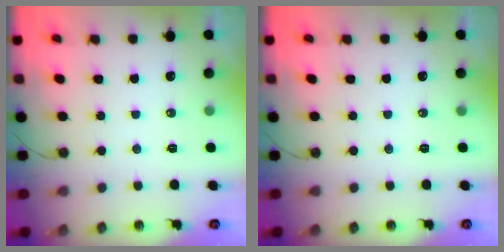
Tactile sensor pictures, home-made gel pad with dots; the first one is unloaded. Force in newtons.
{"total": 0.0}